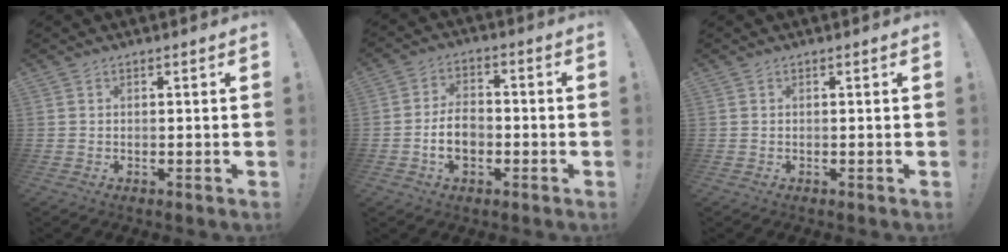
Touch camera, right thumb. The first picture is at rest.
{"total": 7.9, "force": [-2.4, 5.1, 5.6], "torque": [-0.097, 0.006, -0.042]}
{"total": 0.0}